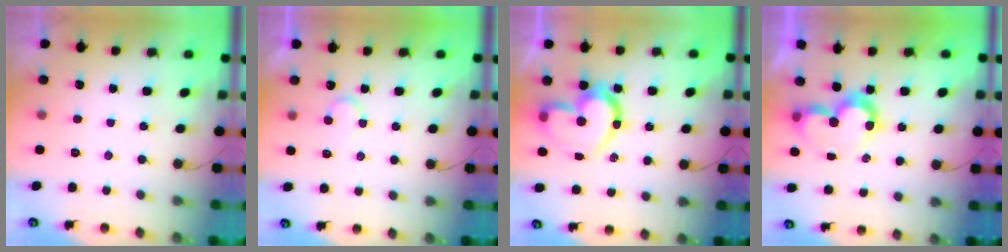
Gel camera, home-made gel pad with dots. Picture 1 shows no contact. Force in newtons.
{"total": 5.4, "press": 5.4, "slide": 0.3}
{"total": 18.4, "press": 18.3, "slide": 1.4}
{"total": 7.9, "press": 7.9, "slide": 0.8}